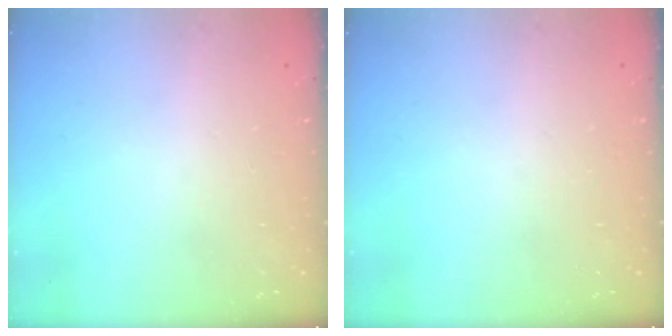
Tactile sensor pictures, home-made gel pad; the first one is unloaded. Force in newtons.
{"total": 0.0}